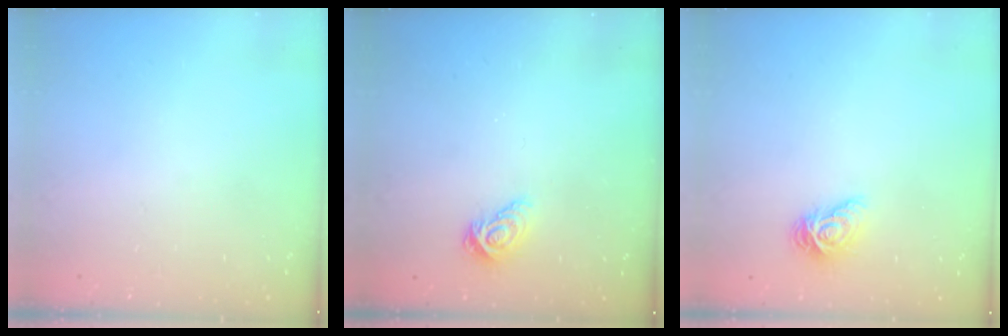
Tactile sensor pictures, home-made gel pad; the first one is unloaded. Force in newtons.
{"total": 7.4, "press": 7.4, "slide": 0.2}
{"total": 6.3, "press": 6.3, "slide": 0.1}